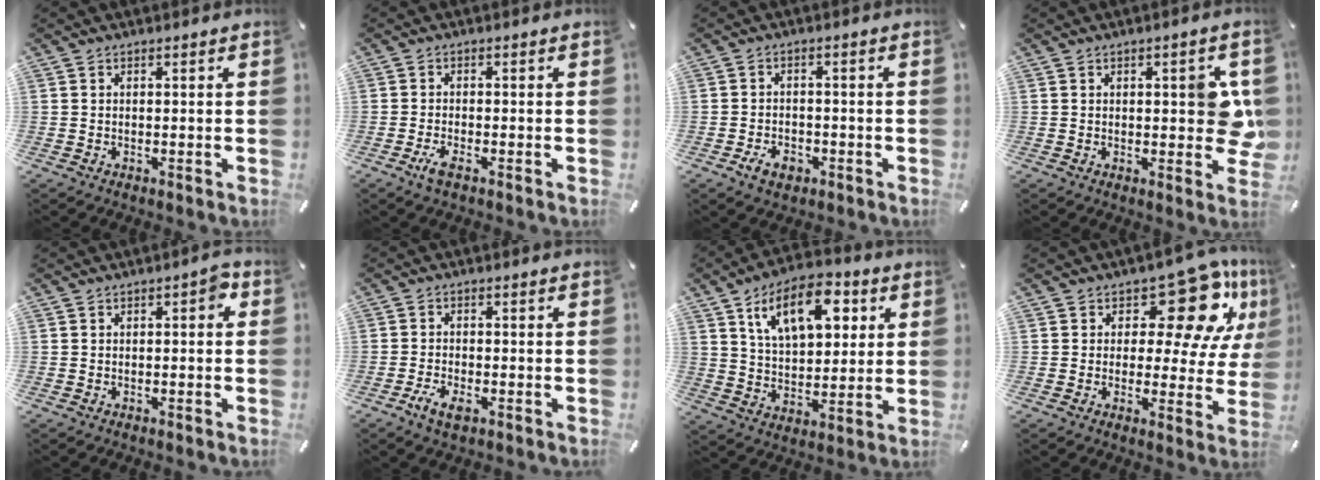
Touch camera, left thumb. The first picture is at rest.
{"total": 2.7, "force": [-1.6, 0.8, 2.1], "torque": [-0.047, 0.002, -0.032]}
{"total": 4.2, "force": [-2.3, 2.8, 2.1], "torque": [-0.046, 0.007, -0.045]}
{"total": 8.3, "force": [0.8, 4.2, 7.1], "torque": [-0.068, -0.006, 0.007]}
{"total": 2.4, "force": [-0.4, 1.2, 2.1], "torque": [-0.032, 0.008, -0.012]}
{"total": 3.7, "force": [-2.2, 1.6, 2.4], "torque": [-0.057, 0.005, -0.045]}
{"total": 15.3, "force": [7.2, 8.6, 10.3], "torque": [-0.162, -0.012, 0.125]}
{"total": 16.3, "force": [9.1, 7.9, 10.9], "torque": [-0.146, -0.065, 0.154]}